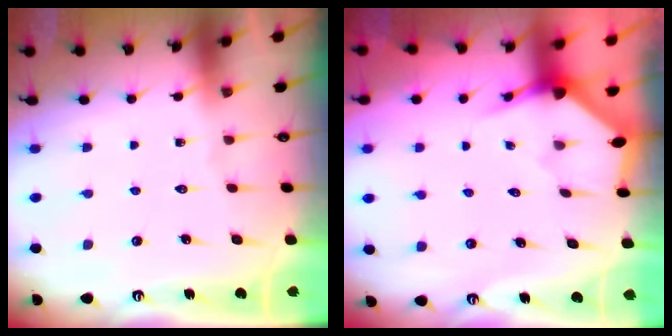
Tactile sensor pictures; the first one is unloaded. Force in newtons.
{"total": 3.2, "press": 3.2, "slide": 0.3}